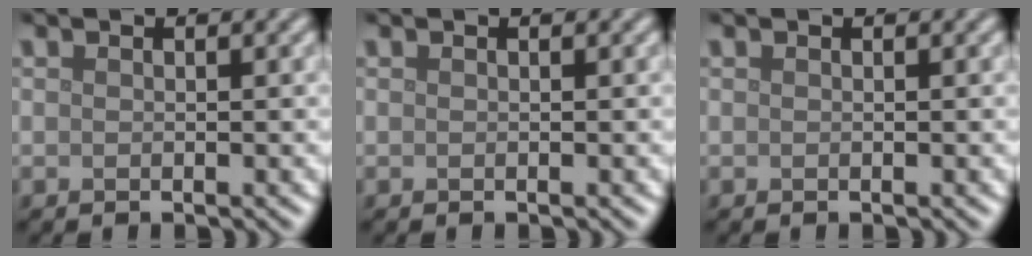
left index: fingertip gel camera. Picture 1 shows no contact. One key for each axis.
{"total": 0.0}
{"total": 0.0}